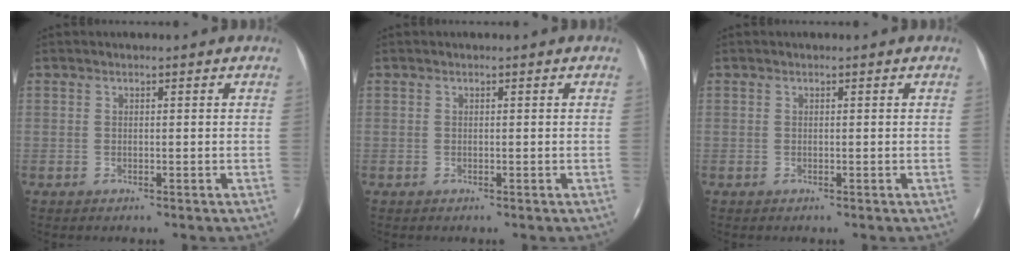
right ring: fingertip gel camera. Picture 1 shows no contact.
{"total": 0.0}
{"total": 0.0}